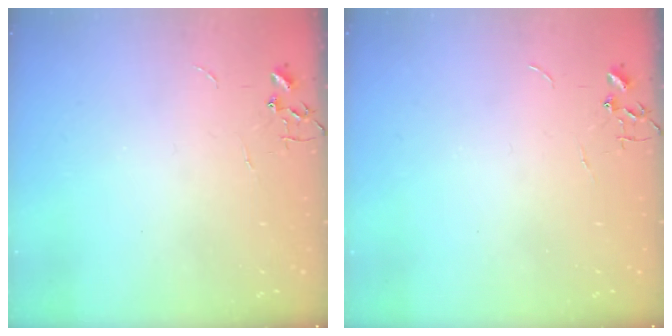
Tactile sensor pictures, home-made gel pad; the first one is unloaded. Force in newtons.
{"total": 0.0}